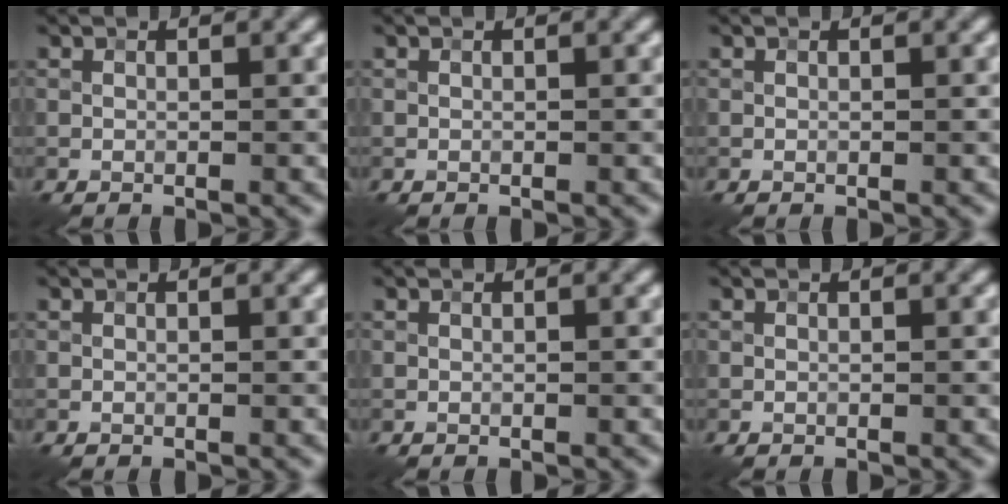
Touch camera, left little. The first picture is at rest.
{"total": 0.0}
{"total": 0.0}
{"total": 0.0}
{"total": 0.0}
{"total": 0.0}